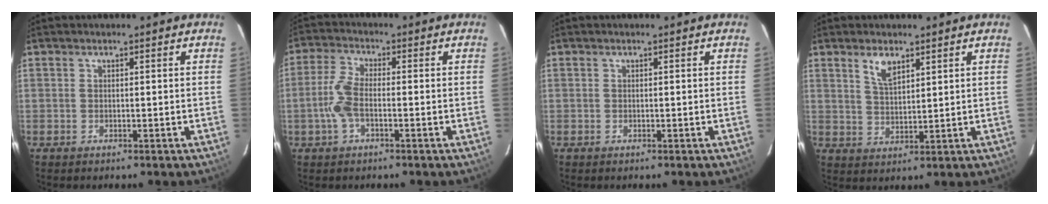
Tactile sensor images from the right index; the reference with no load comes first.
{"total": 7.1, "force": [-2.1, 2.7, 6.3], "torque": [-0.146, 0.008, -0.046]}
{"total": 0.0}
{"total": 4.6, "force": [2.9, 1.8, 3.0], "torque": [-0.055, 0.000, 0.058]}